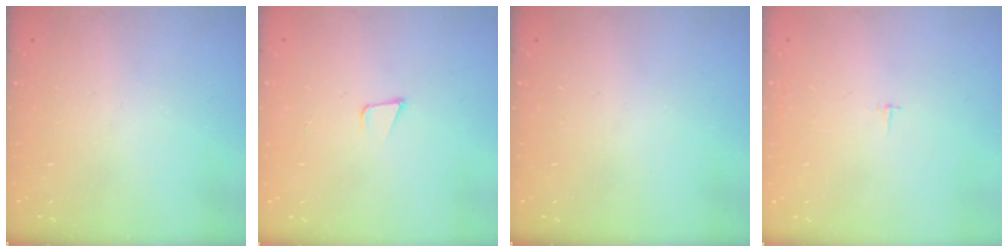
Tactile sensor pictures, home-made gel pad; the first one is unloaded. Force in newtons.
{"total": 3.4, "press": 2.2, "slide": 2.6}
{"total": 0.0}
{"total": 1.8, "press": 1.8, "slide": 0.1}